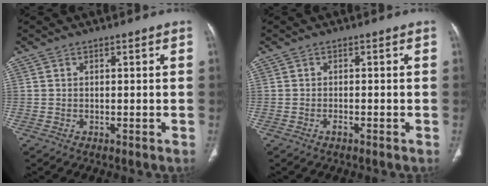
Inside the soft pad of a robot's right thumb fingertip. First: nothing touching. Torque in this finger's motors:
{"motor_torque": [0.33, -0.03, 0.13, -0.33, 0.04]}